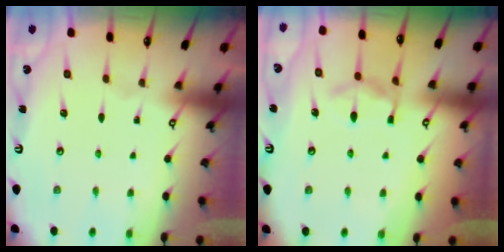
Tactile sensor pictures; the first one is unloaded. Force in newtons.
{"total": 10.4, "press": 10.3, "slide": 1.0}